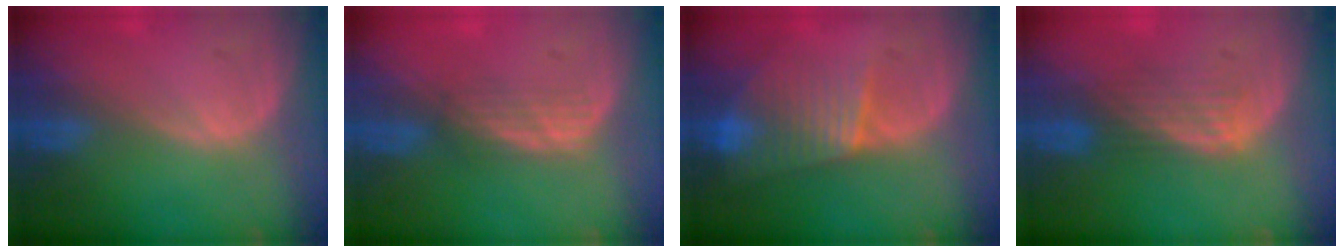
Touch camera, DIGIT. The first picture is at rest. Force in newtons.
{"total": 2.9, "press": 2.6, "slide": 1.4}
{"total": 7.8, "press": 7.1, "slide": 3.2}
{"total": 4.6, "press": 3.8, "slide": 2.6}